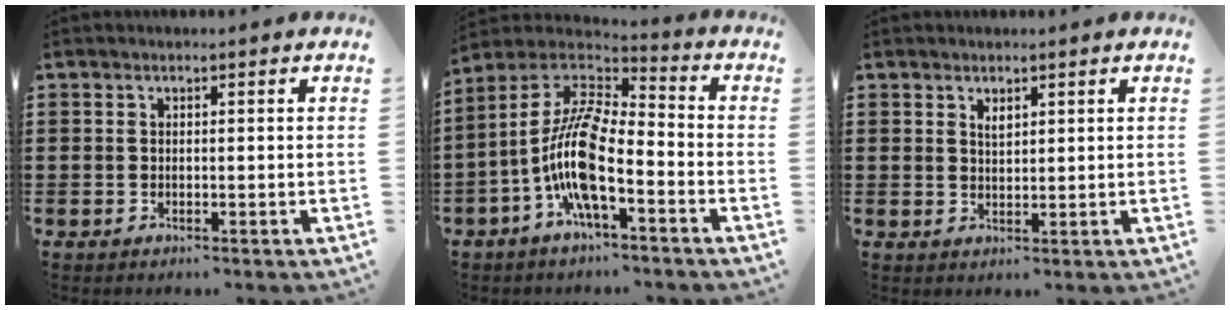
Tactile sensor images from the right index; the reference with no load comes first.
{"total": 11.5, "force": [-4.3, 3.0, 10.2], "torque": [-0.245, -0.031, -0.100]}
{"total": 1.5, "force": [1.1, 0.6, 0.8], "torque": [-0.019, 0.004, 0.019]}